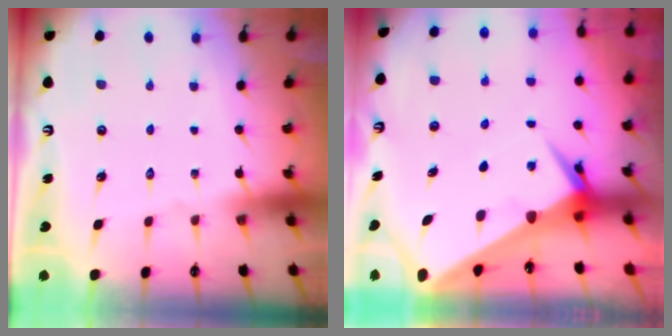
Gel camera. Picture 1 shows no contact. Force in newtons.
{"total": 7.1, "press": 7.1, "slide": 0.5}